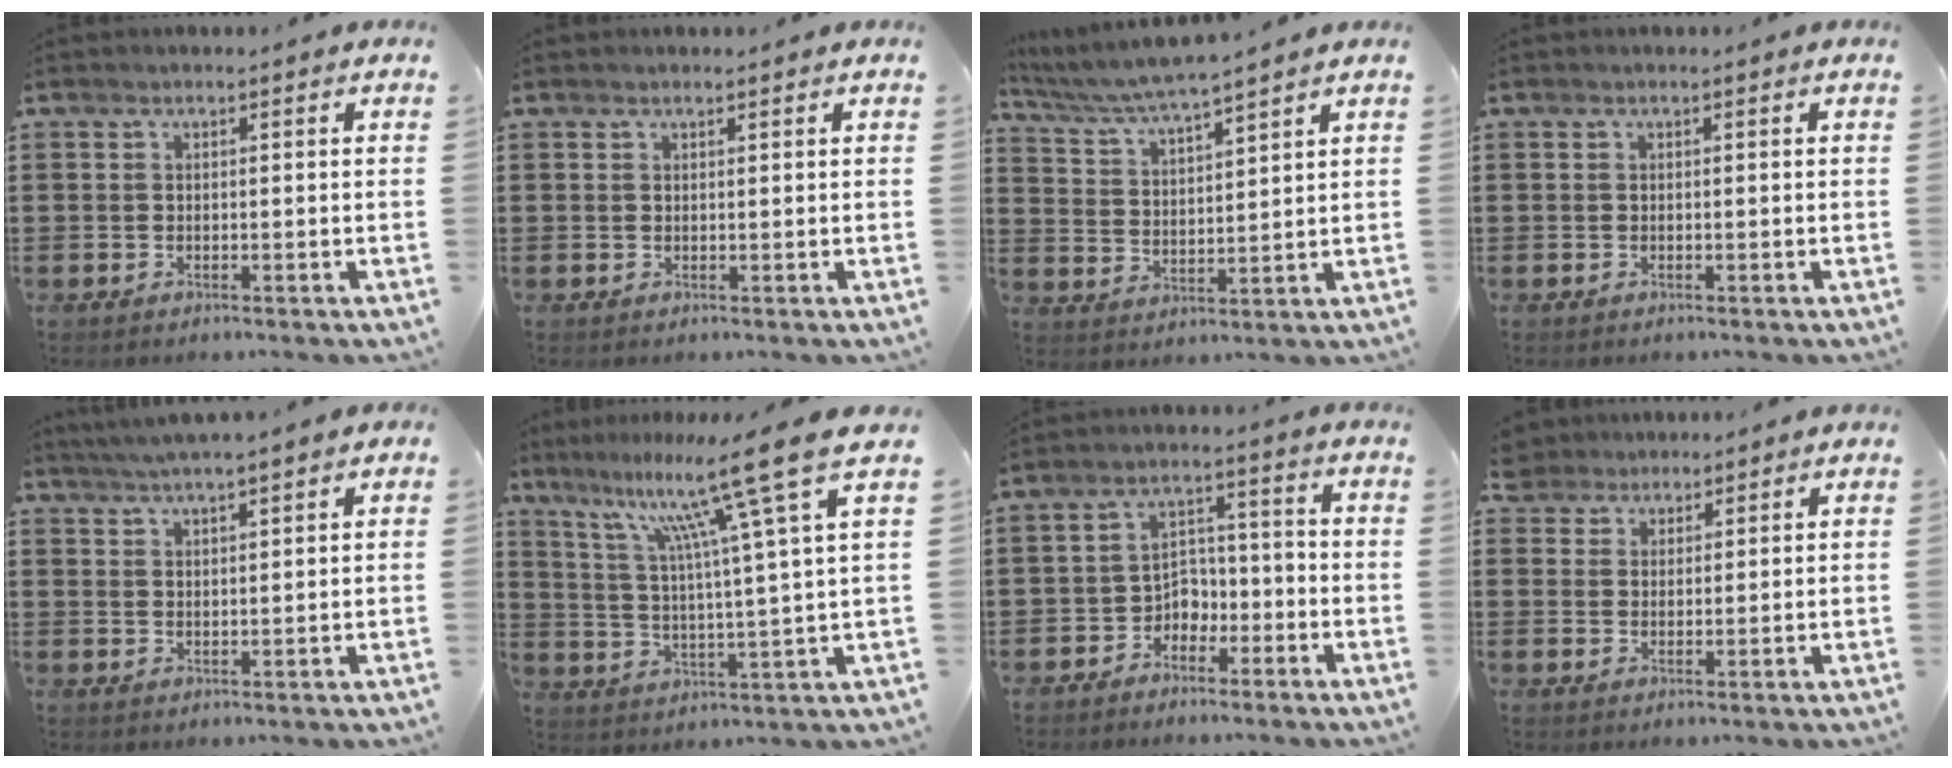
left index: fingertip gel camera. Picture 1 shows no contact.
{"total": 0.5, "force": [0.4, 0.0, 0.3], "torque": [-0.007, 0.000, 0.009]}
{"total": 4.6, "force": [4.3, -0.4, 1.5], "torque": [-0.048, -0.026, 0.072]}
{"total": 0.0}
{"total": 3.0, "force": [2.7, -0.4, 1.4], "torque": [-0.031, -0.004, 0.049]}
{"total": 13.6, "force": [8.9, -0.7, 10.2], "torque": [-0.201, -0.051, 0.131]}
{"total": 4.0, "force": [-3.1, 2.3, 1.1], "torque": [-0.027, 0.011, -0.064]}
{"total": 3.3, "force": [2.8, 1.7, -0.2], "torque": [-0.012, 0.007, 0.054]}